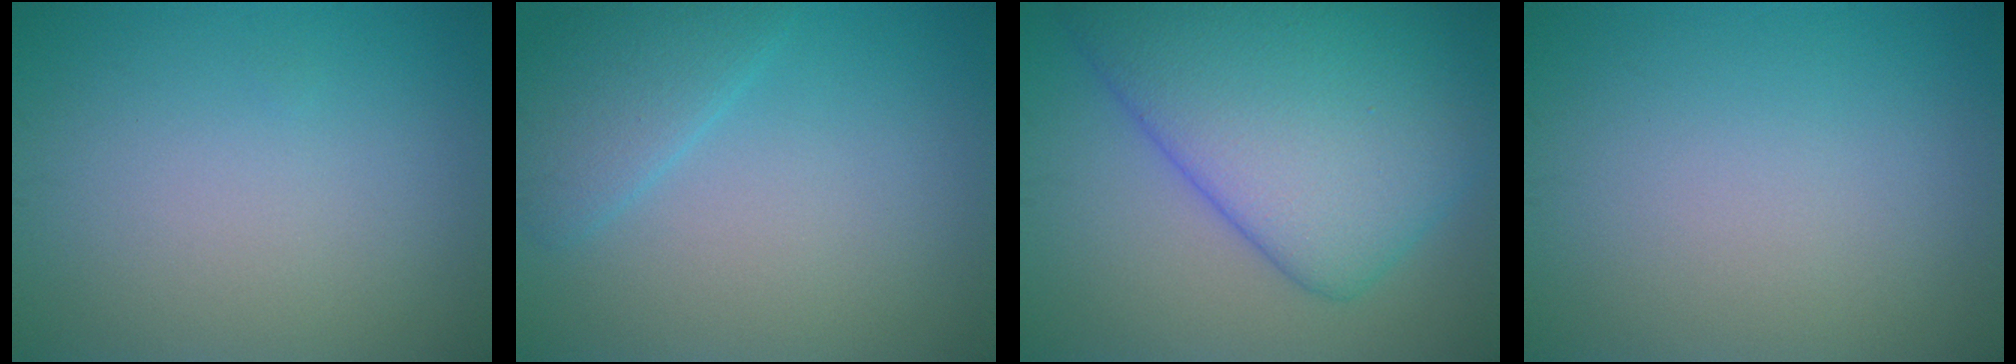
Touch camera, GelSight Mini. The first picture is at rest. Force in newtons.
{"total": 2.8, "press": 2.8, "slide": 0.1}
{"total": 12.6, "press": 12.6, "slide": 0.1}
{"total": 0.0}